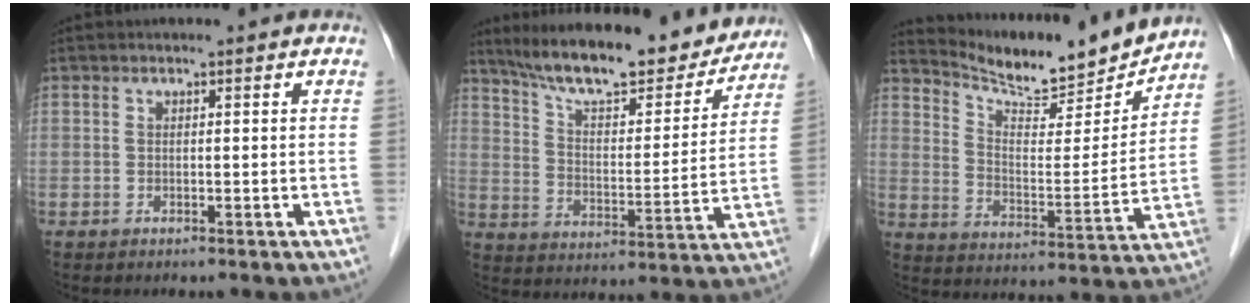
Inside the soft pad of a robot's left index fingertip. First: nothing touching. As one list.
[{"total": 20.7, "force": [18.1, 4.4, 9.1], "torque": [-0.142, -0.004, 0.265]}, {"total": 15.3, "force": [14.6, 1.5, 4.4], "torque": [-0.082, -0.022, 0.223]}]